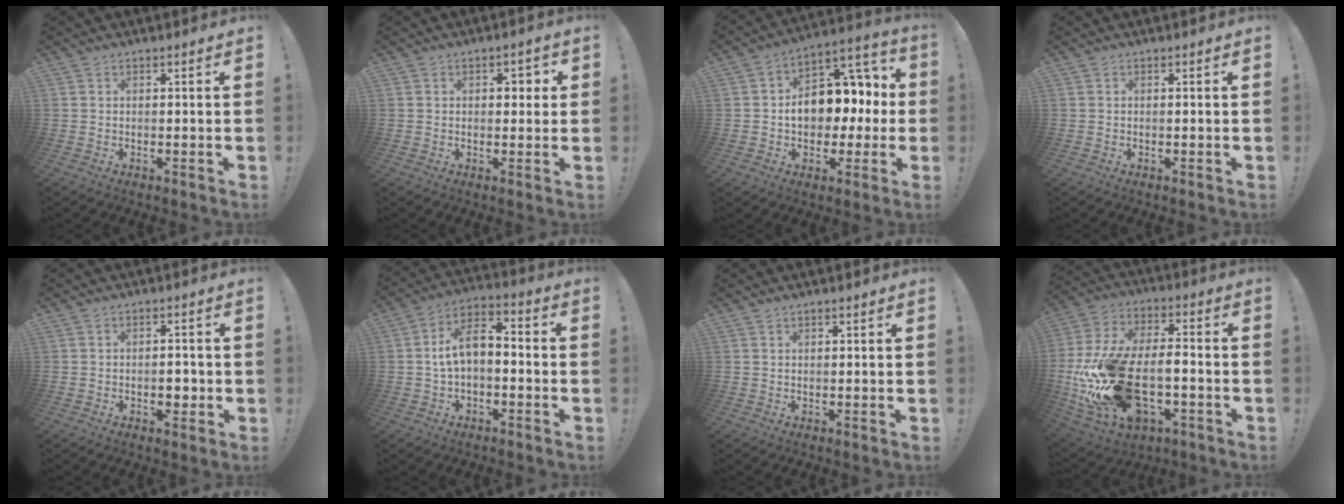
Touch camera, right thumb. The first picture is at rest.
{"total": 3.4, "force": [0.7, 2.4, 2.3], "torque": [-0.018, -0.001, 0.003]}
{"total": 13.1, "force": [0.1, 9.7, 8.8], "torque": [-0.111, 0.003, 0.004]}
{"total": 0.0}
{"total": 3.9, "force": [-1.0, 2.6, 2.7], "torque": [-0.029, 0.005, -0.020]}
{"total": 8.5, "force": [-0.8, 4.8, 7.0], "torque": [-0.115, 0.007, -0.013]}
{"total": 0.6, "force": [0.5, 0.2, 0.3], "torque": [-0.004, 0.000, 0.009]}
{"total": 24.8, "force": [-5.2, 15.1, 18.9], "torque": [-0.384, 0.025, -0.072]}